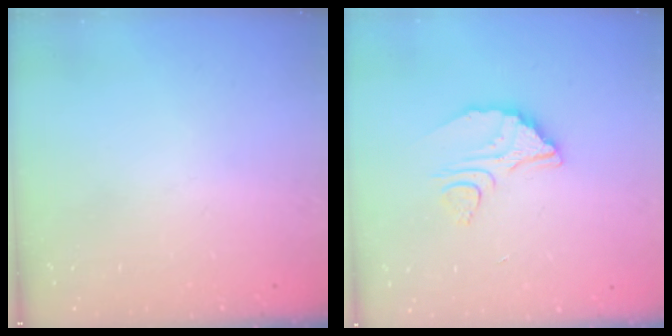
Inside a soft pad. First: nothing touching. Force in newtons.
{"total": 7.6, "press": 7.6, "slide": 0.4}